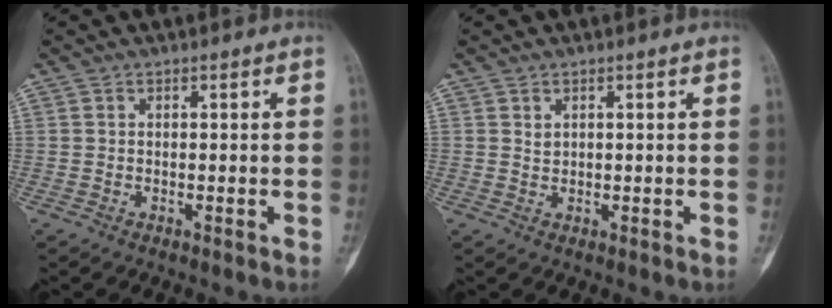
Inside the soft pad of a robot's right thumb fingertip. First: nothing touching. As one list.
[{"total": 0.9, "force": [0.7, 0.6, 0.3], "torque": [0.003, -0.002, 0.013]}]